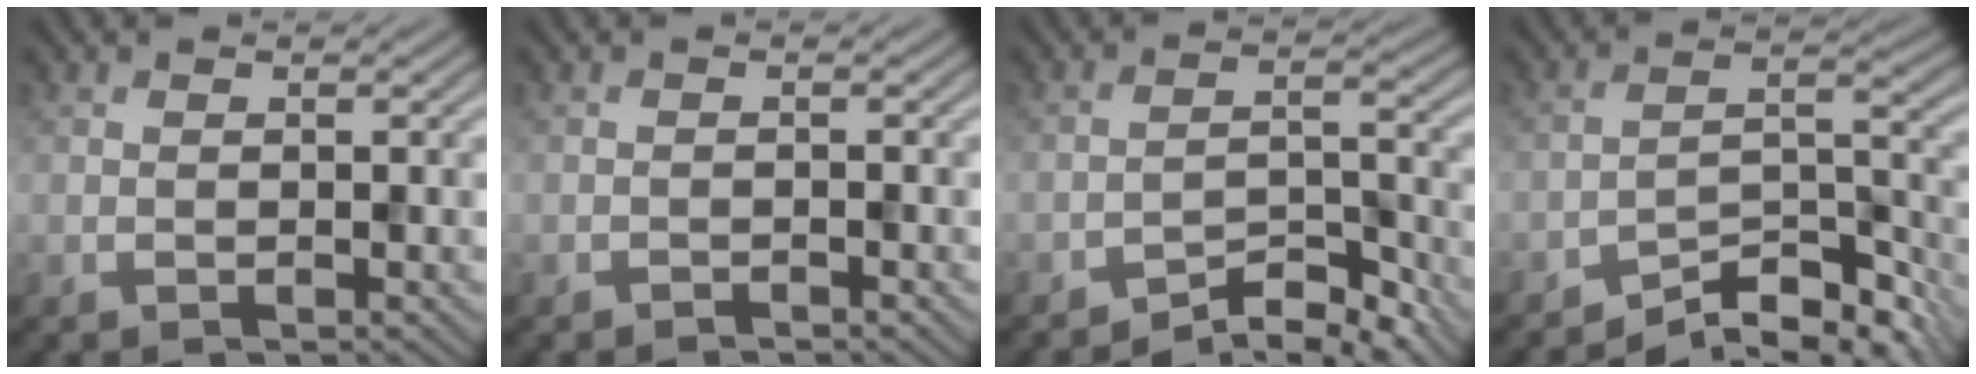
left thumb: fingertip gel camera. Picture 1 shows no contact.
{"total": 0.6, "force": [-0.6, 0.0, 0.1], "torque": [0.000, 0.001, -0.013]}
{"total": 5.7, "force": [-5.0, 1.3, 2.5], "torque": [-0.033, 0.009, -0.088]}
{"total": 9.3, "force": [-8.0, 2.0, 4.4], "torque": [-0.063, 0.009, -0.136]}